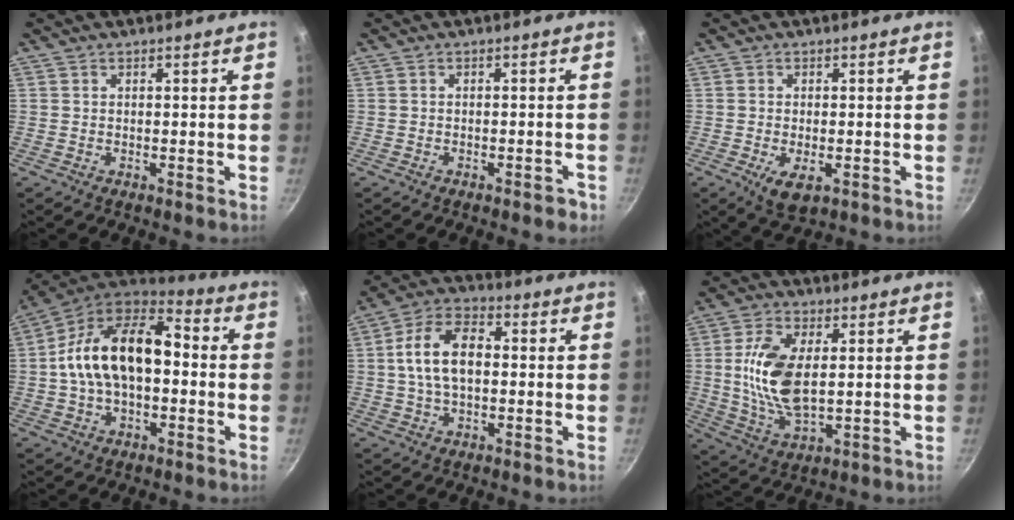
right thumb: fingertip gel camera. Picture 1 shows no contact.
{"total": 1.8, "force": [-1.2, 0.7, 1.1], "torque": [-0.016, 0.008, -0.015]}
{"total": 3.0, "force": [-1.0, 1.5, 2.4], "torque": [-0.043, 0.001, -0.012]}
{"total": 19.6, "force": [0.3, 11.3, 15.9], "torque": [-0.265, 0.041, -0.001]}
{"total": 11.6, "force": [0.7, 6.7, 9.4], "torque": [-0.171, 0.025, 0.008]}
{"total": 13.1, "force": [1.4, 6.5, 11.3], "torque": [-0.223, -0.011, 0.033]}